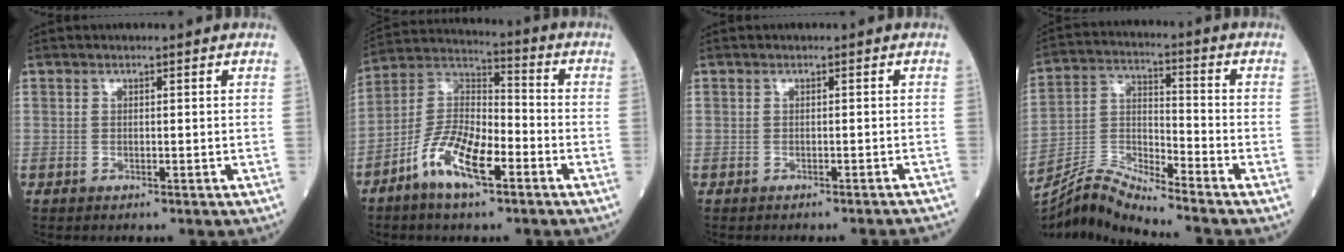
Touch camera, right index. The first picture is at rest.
{"total": 11.6, "force": [-5.7, 3.6, 9.4], "torque": [-0.189, 0.007, -0.110]}
{"total": 5.0, "force": [-4.9, -0.3, 1.2], "torque": [-0.010, -0.018, -0.053]}
{"total": 8.9, "force": [-8.6, -1.7, 1.3], "torque": [-0.037, 0.021, -0.164]}